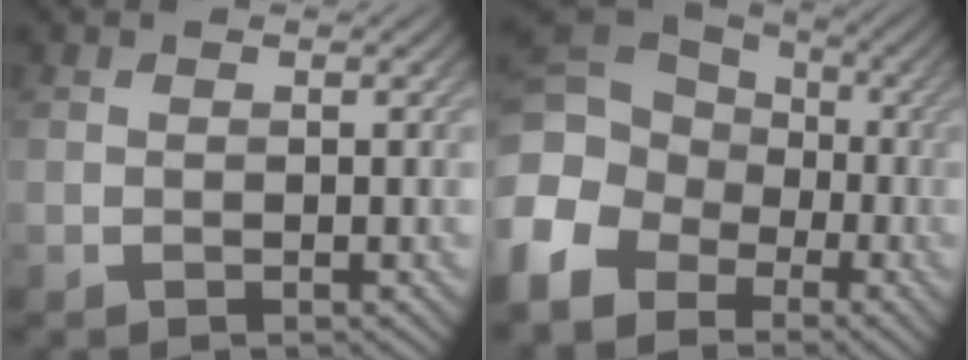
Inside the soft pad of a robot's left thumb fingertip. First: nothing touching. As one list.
[{"total": 14.1, "force": [-4.9, 11.0, 7.3], "torque": [-0.214, -0.029, -0.095]}]